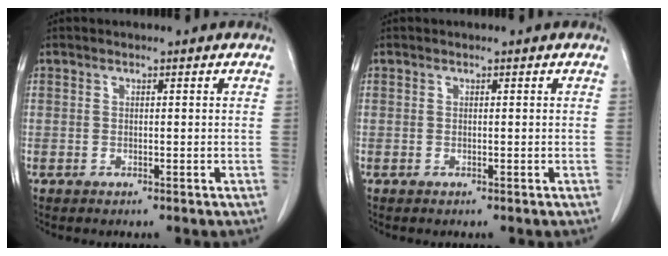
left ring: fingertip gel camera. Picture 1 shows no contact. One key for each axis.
{"total": 0.0}